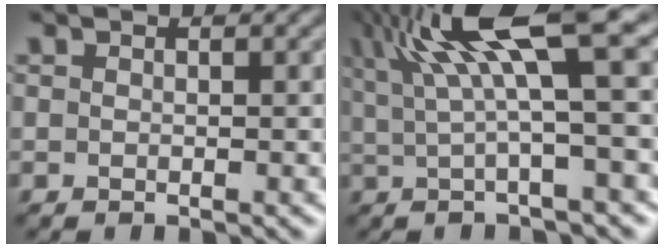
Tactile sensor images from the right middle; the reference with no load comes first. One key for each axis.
{"total": 10.6, "fx": 4.1, "fy": 1.9, "fz": 9.6, "tx": -0.148, "ty": 0.023, "tz": 0.071}